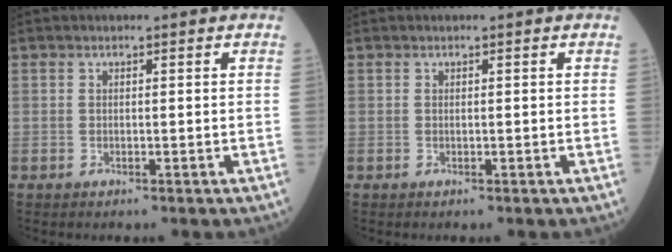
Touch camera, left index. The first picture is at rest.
{"total": 0.0}